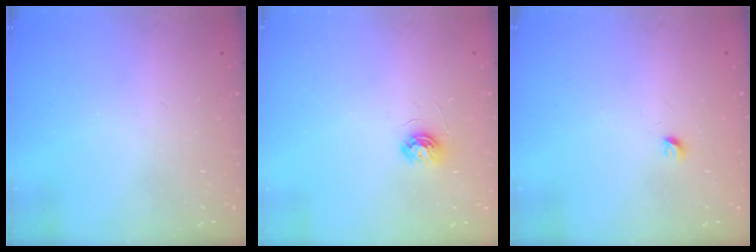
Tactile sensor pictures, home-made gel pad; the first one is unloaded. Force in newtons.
{"total": 5.2, "press": 5.2, "slide": 0.5}
{"total": 3.2, "press": 3.1, "slide": 0.5}